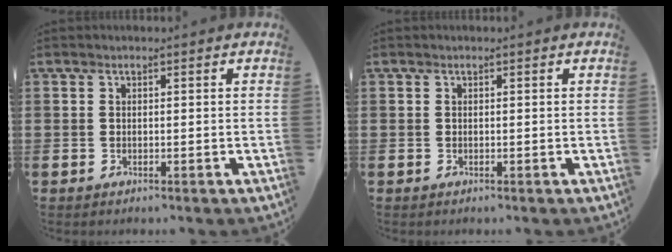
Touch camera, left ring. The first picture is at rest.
{"total": 0.0}